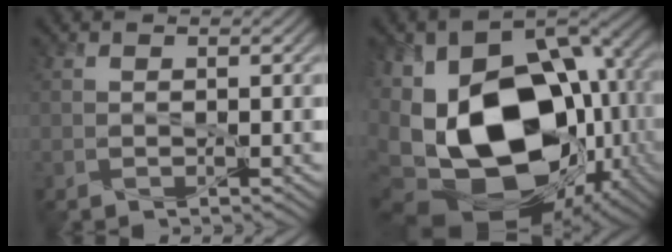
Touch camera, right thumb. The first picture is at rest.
{"total": 22.5, "force": [-4.3, 14.4, 16.8], "torque": [-0.360, -0.034, -0.051]}